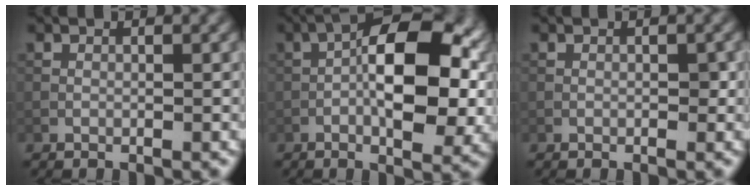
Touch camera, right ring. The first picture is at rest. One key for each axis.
{"total": 10.0, "fx": -1.2, "fy": 4.0, "fz": 9.1, "tx": -0.131, "ty": 0.009, "tz": -0.021}
{"total": 0.5, "fx": -0.1, "fy": 0.3, "fz": 0.4, "tx": -0.002, "ty": 0.001, "tz": -0.001}